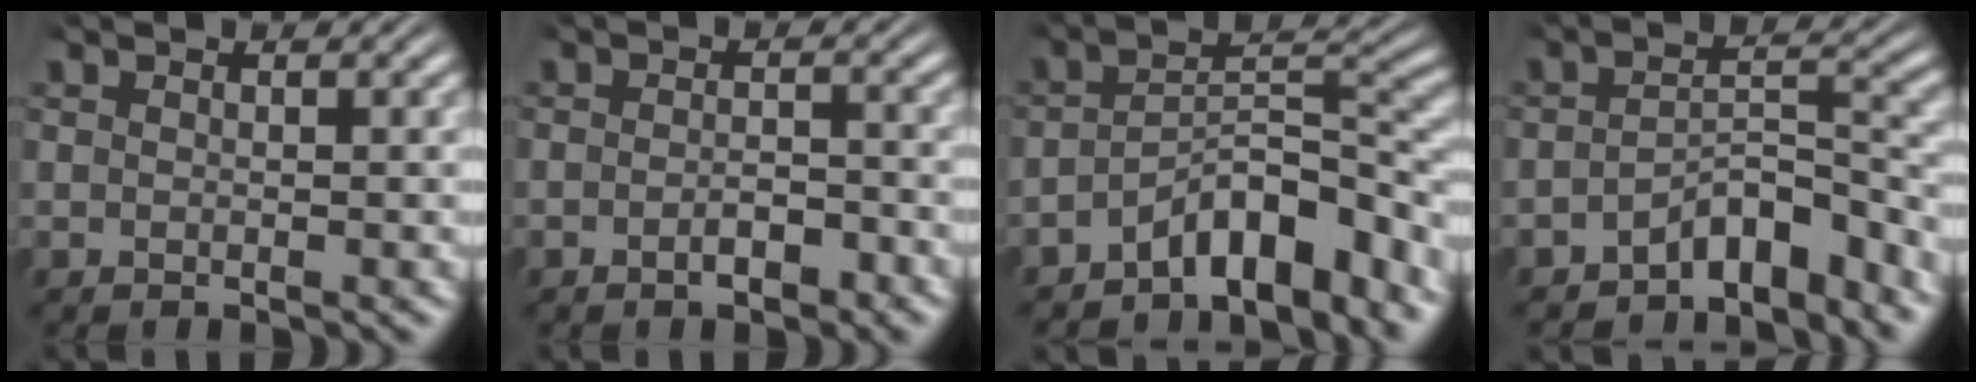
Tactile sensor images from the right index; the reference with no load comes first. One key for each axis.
{"total": 2.1, "fx": -1.5, "fy": 0.9, "fz": 1.1, "tx": -0.015, "ty": 0.003, "tz": -0.031}
{"total": 6.7, "fx": -4.1, "fy": 2.1, "fz": 4.9, "tx": -0.067, "ty": -0.009, "tz": -0.062}
{"total": 5.1, "fx": -4.1, "fy": 1.4, "fz": 2.8, "tx": -0.028, "ty": -0.008, "tz": -0.064}